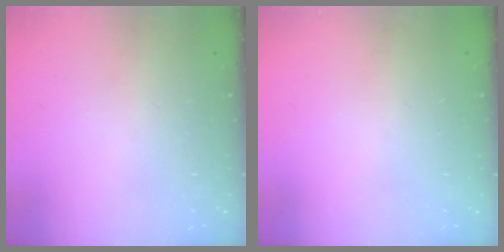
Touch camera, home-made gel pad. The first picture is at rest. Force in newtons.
{"total": 0.0}